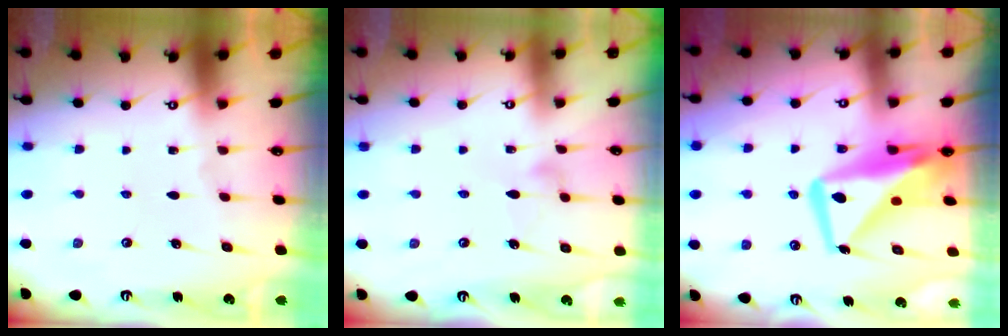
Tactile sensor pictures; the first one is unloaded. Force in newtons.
{"total": 6.2, "press": 6.2, "slide": 0.3}
{"total": 14.9, "press": 14.8, "slide": 1.3}